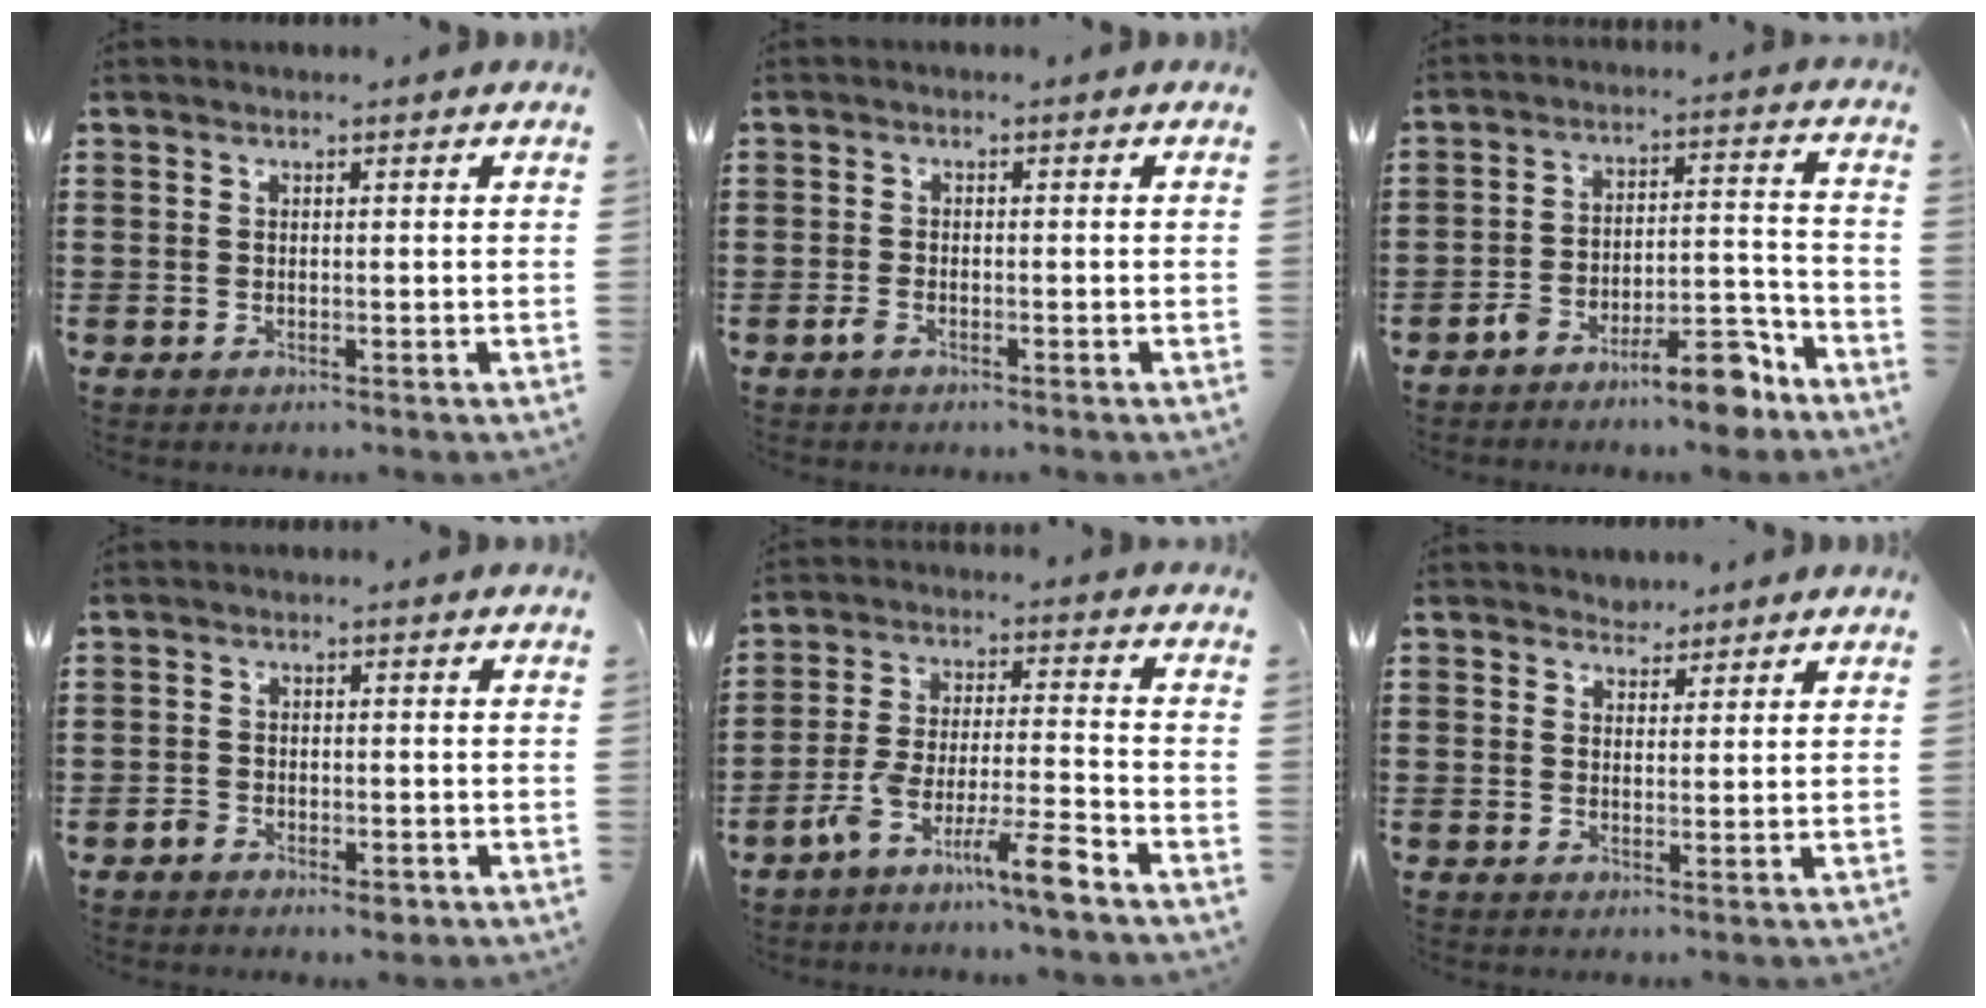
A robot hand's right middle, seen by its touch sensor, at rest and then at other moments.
{"total": 1.4, "force": [-0.9, 0.5, 0.9], "torque": [-0.027, -0.004, -0.020]}
{"total": 9.2, "force": [-7.7, 2.0, 4.6], "torque": [-0.059, 0.031, -0.138]}
{"total": 2.1, "force": [-1.8, 1.0, 0.7], "torque": [-0.017, 0.003, -0.035]}
{"total": 8.6, "force": [-6.6, 0.5, 5.5], "torque": [-0.113, -0.003, -0.130]}
{"total": 2.2, "force": [2.0, 0.8, -0.4], "torque": [0.009, 0.000, 0.038]}